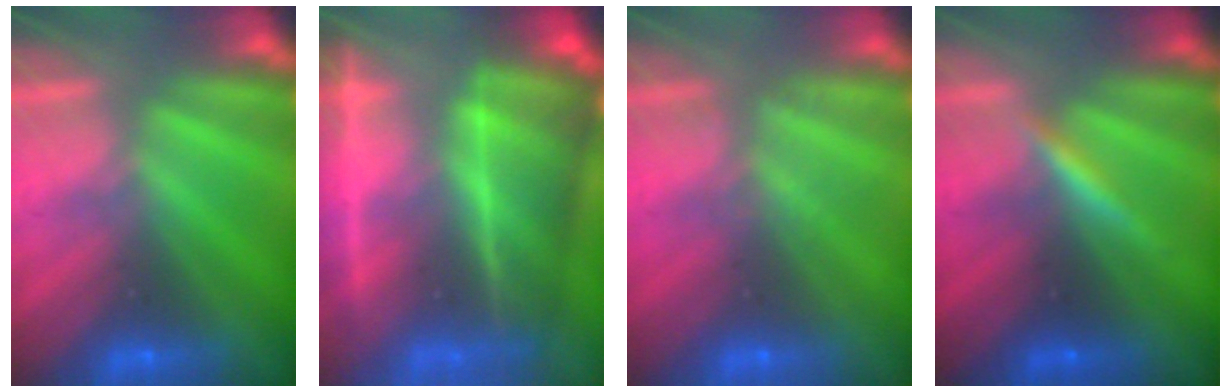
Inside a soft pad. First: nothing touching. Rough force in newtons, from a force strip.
{"total": 7.2}
{"total": 1.8}
{"total": 3.3}